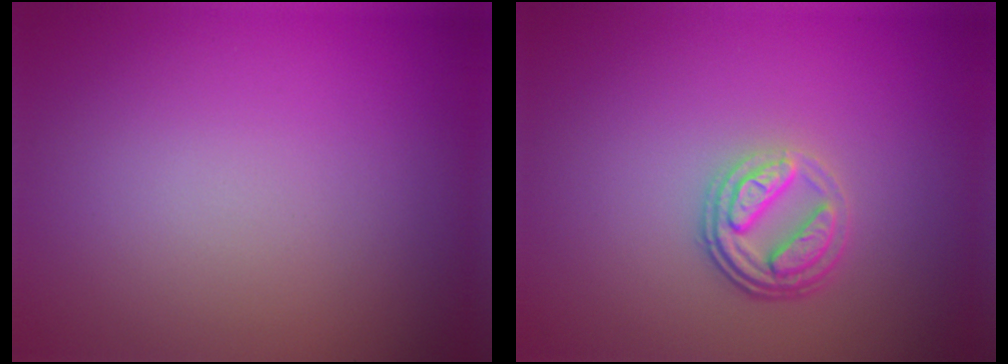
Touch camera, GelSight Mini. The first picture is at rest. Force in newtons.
{"total": 3.6, "press": 2.7, "slide": 2.4}